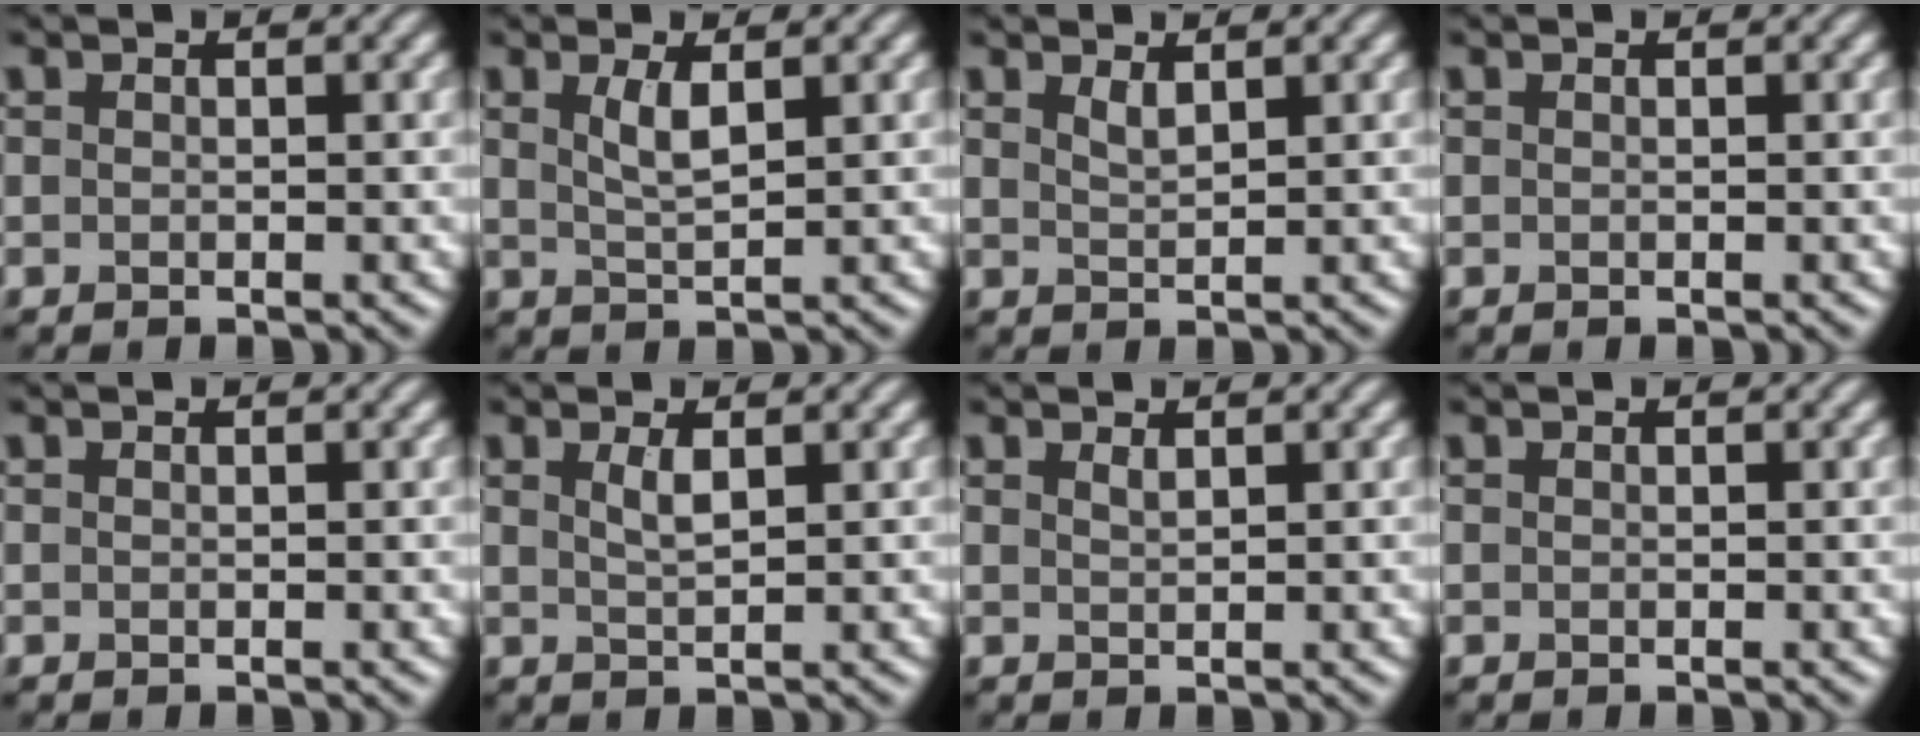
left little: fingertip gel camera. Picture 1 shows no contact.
{"total": 2.2, "force": [0.9, 0.6, 1.9], "torque": [-0.039, -0.002, 0.020]}
{"total": 1.2, "force": [0.9, 0.3, 0.8], "torque": [-0.017, -0.001, 0.019]}
{"total": 0.0}
{"total": 0.0}
{"total": 1.5, "force": [0.7, 0.4, 1.3], "torque": [-0.027, 0.000, 0.015]}
{"total": 0.7, "force": [0.6, 0.1, 0.4], "torque": [-0.006, 0.000, 0.011]}
{"total": 0.0}